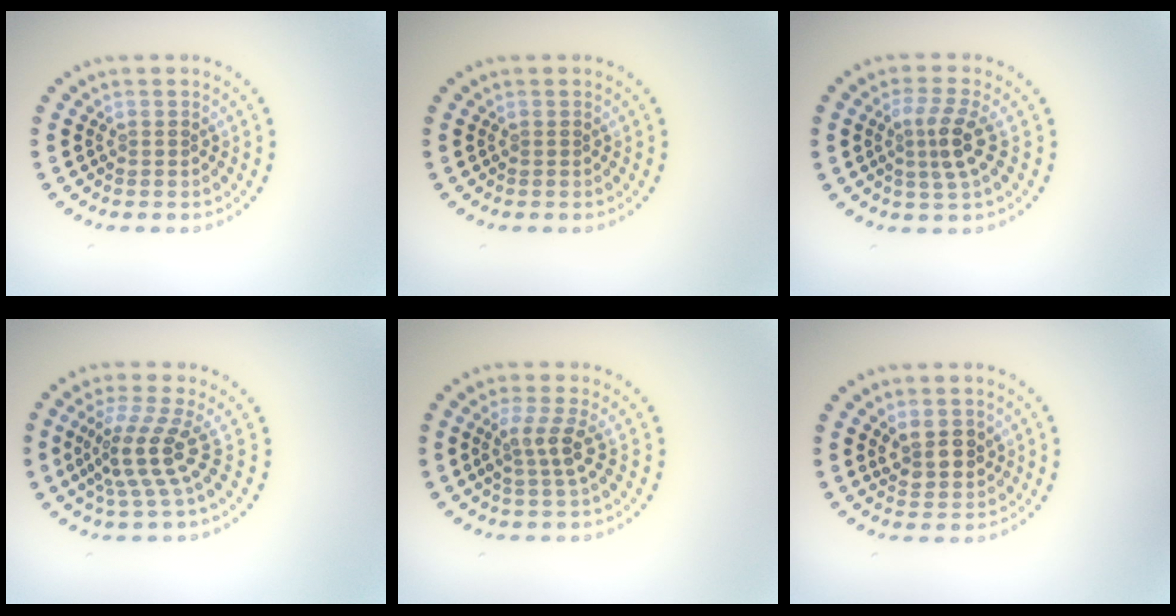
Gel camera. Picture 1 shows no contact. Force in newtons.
{"total": 0.0}
{"total": 2.9, "press": 2.5, "slide": 1.4}
{"total": 4.0, "press": 2.7, "slide": 2.9}
{"total": 2.6, "press": 2.0, "slide": 1.6}
{"total": 2.8, "press": 2.6, "slide": 1.1}